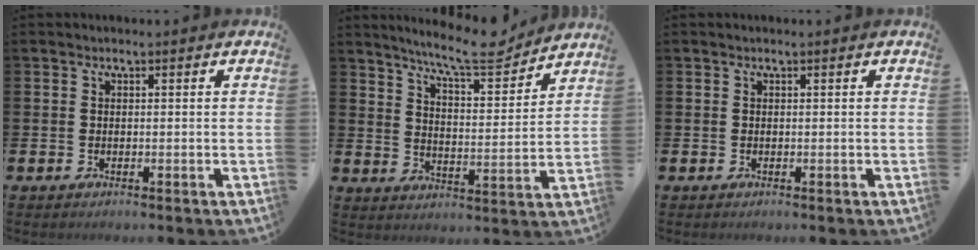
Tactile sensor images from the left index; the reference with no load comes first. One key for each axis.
{"total": 9.6, "fx": 8.7, "fy": 1.4, "fz": 4.0, "tx": -0.082, "ty": -0.048, "tz": 0.151}
{"total": 0.0}